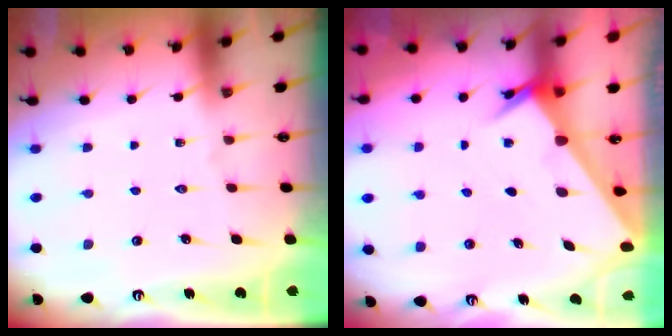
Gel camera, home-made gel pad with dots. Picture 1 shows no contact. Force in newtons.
{"total": 2.8, "press": 2.8, "slide": 0.2}